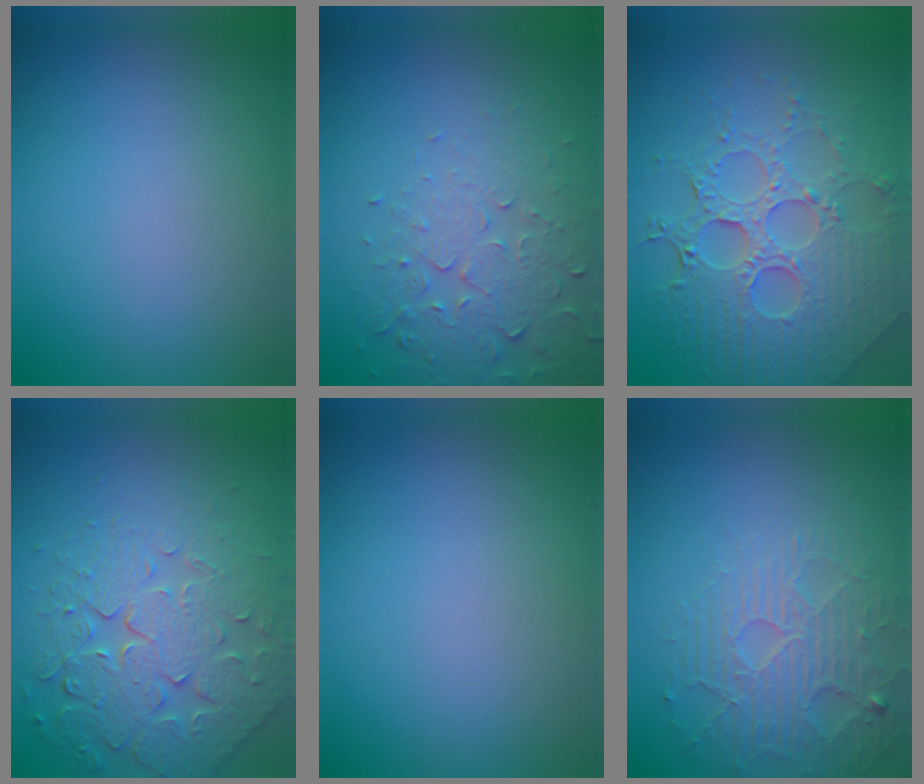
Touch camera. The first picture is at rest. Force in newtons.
{"total": 5.1, "press": 3.7, "slide": 3.5}
{"total": 8.2, "press": 5.9, "slide": 5.7}
{"total": 7.8, "press": 5.7, "slide": 5.4}
{"total": 0.0}
{"total": 5.0, "press": 3.4, "slide": 3.6}